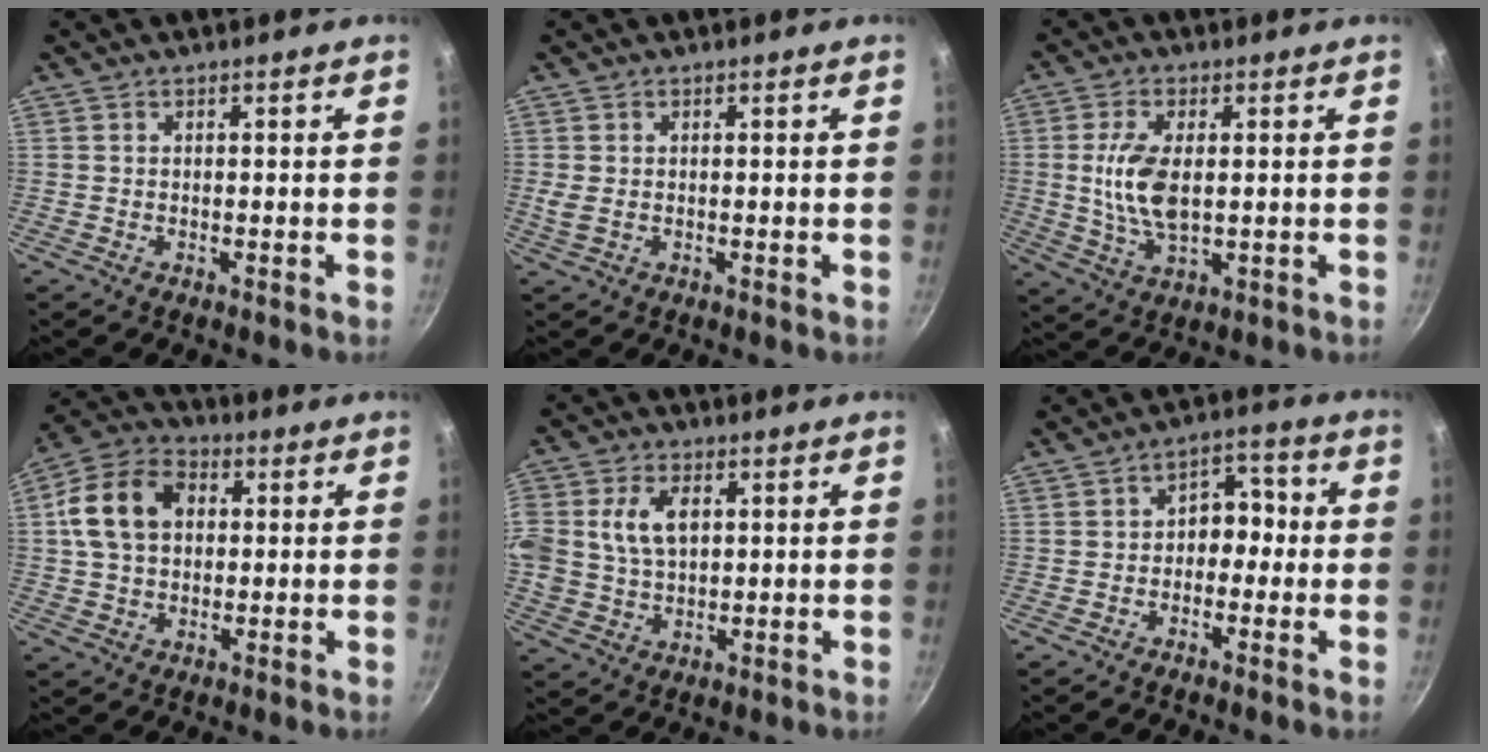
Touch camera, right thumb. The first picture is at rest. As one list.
[{"total": 1.9, "force": [0.0, 1.2, 1.5], "torque": [-0.042, -0.002, 0.001]}, {"total": 9.3, "force": [0.6, 4.7, 8.0], "torque": [-0.165, -0.009, 0.019]}, {"total": 13.1, "force": [2.2, 9.5, 8.7], "torque": [-0.150, 0.020, 0.030]}, {"total": 11.4, "force": [2.5, 7.9, 7.9], "torque": [-0.158, 0.003, 0.052]}, {"total": 6.3, "force": [-0.6, 4.6, 4.3], "torque": [-0.024, 0.030, -0.024]}]